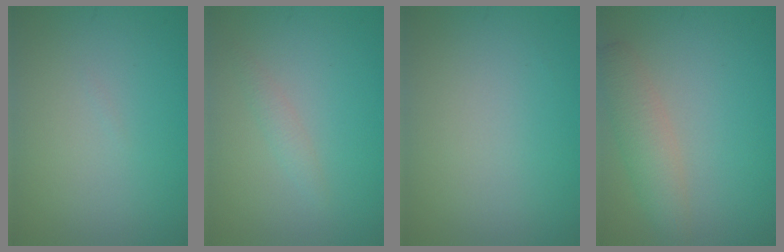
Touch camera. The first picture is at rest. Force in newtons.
{"total": 1.1, "press": 1.1, "slide": 0.0}
{"total": 0.0}
{"total": 3.2, "press": 3.2, "slide": 0.1}